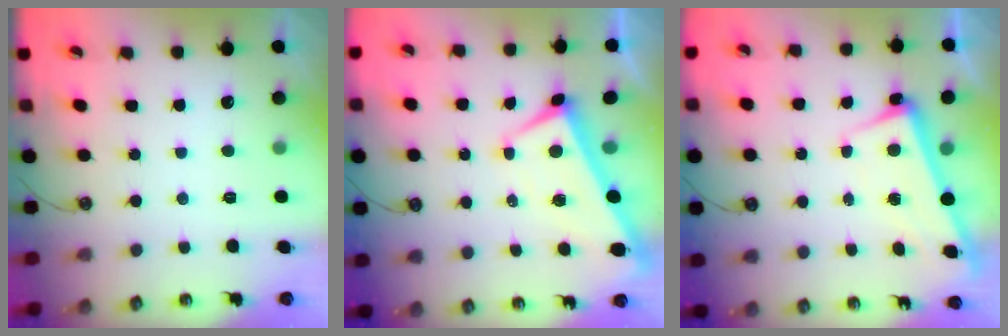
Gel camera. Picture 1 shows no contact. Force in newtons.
{"total": 2.6, "press": 2.5, "slide": 0.6}
{"total": 2.4, "press": 2.3, "slide": 0.8}